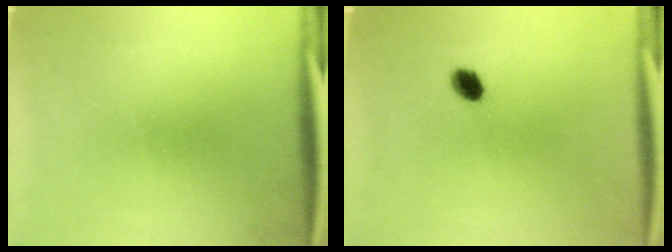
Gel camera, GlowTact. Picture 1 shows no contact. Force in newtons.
{"total": 2.9}